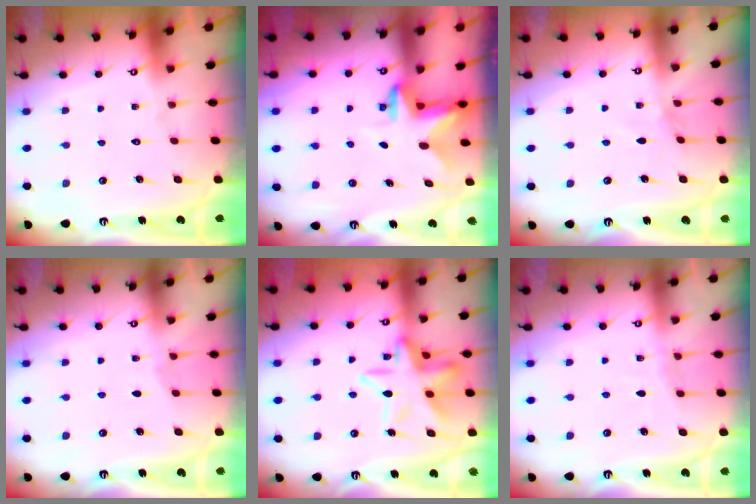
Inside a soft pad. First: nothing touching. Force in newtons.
{"total": 2.8, "press": 2.7, "slide": 0.6}
{"total": 2.6, "press": 2.5, "slide": 0.4}
{"total": 2.5, "press": 2.5, "slide": 0.4}
{"total": 13.8, "press": 13.7, "slide": 1.4}
{"total": 3.3, "press": 3.2, "slide": 0.4}